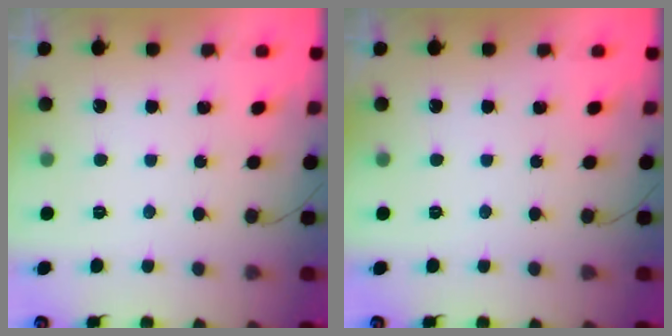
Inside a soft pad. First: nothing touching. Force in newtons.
{"total": 0.0}